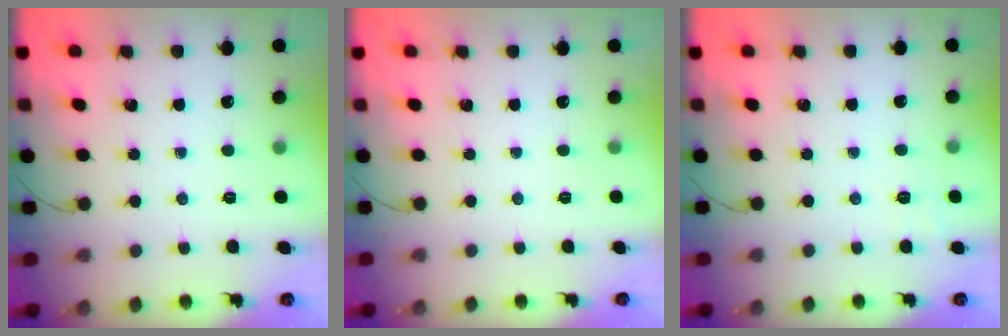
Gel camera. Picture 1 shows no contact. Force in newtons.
{"total": 2.5, "press": 2.4, "slide": 0.5}
{"total": 1.5, "press": 0.4, "slide": 1.4}